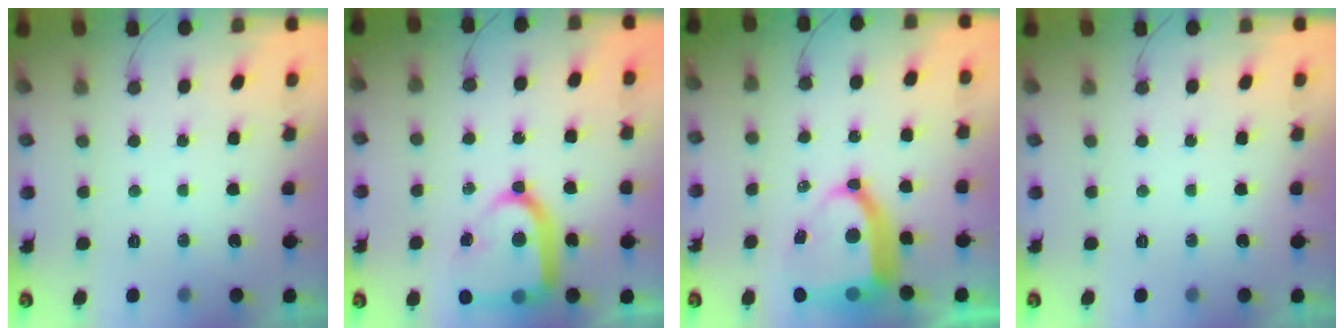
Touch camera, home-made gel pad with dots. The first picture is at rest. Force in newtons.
{"total": 18.4, "press": 18.4, "slide": 1.7}
{"total": 12.2, "press": 12.1, "slide": 1.5}
{"total": 0.0}